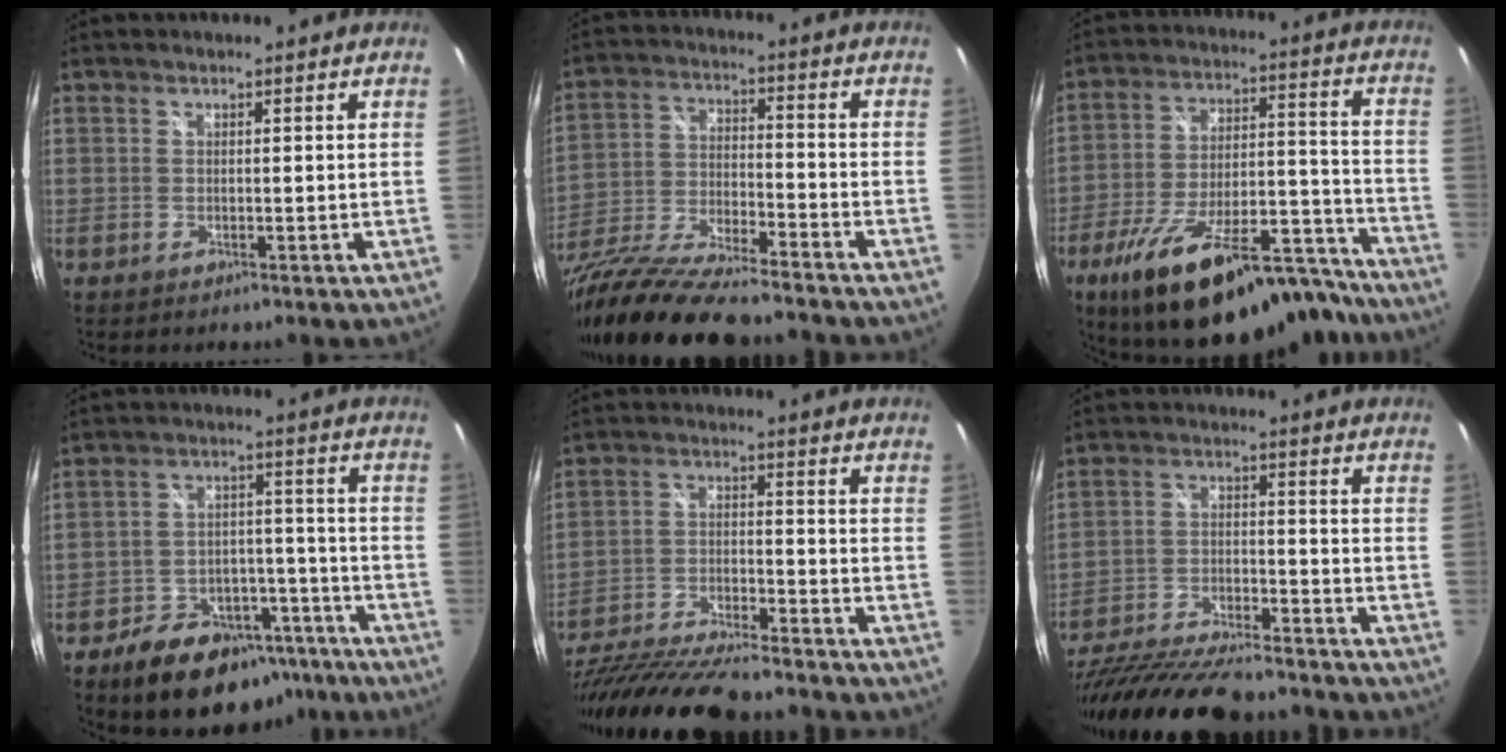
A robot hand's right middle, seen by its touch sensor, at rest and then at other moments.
{"total": 21.5, "force": [-17.7, 3.8, 11.7], "torque": [-0.233, -0.047, -0.305]}
{"total": 28.4, "force": [-21.7, 9.0, 16.0], "torque": [-0.260, -0.014, -0.304]}
{"total": 17.2, "force": [-11.8, 9.7, 7.9], "torque": [-0.148, 0.031, -0.153]}
{"total": 22.5, "force": [-19.2, 4.1, 11.0], "torque": [-0.219, -0.051, -0.319]}
{"total": 24.0, "force": [-20.2, 5.7, 11.5], "torque": [-0.230, -0.048, -0.323]}